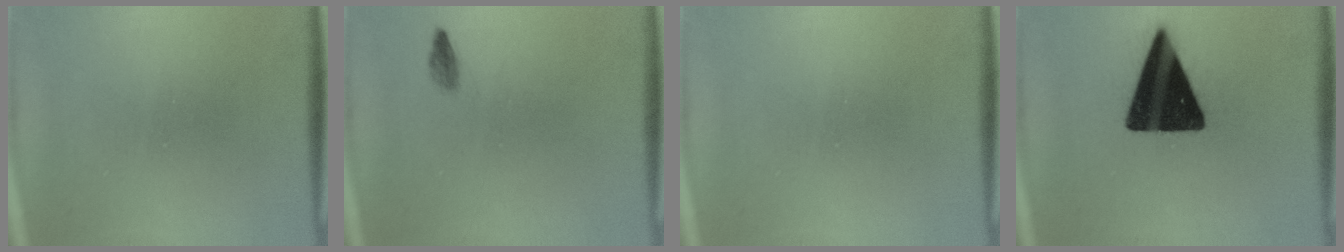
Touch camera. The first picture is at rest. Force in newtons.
{"total": 0.9}
{"total": 0.0}
{"total": 18.8}